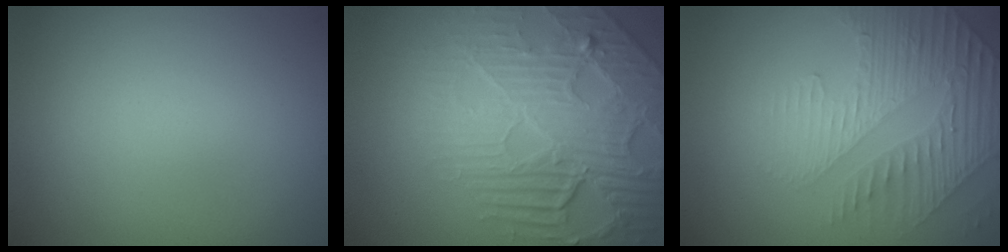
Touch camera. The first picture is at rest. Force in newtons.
{"total": 7.0, "press": 5.5, "slide": 4.4}
{"total": 4.6, "press": 3.3, "slide": 3.2}